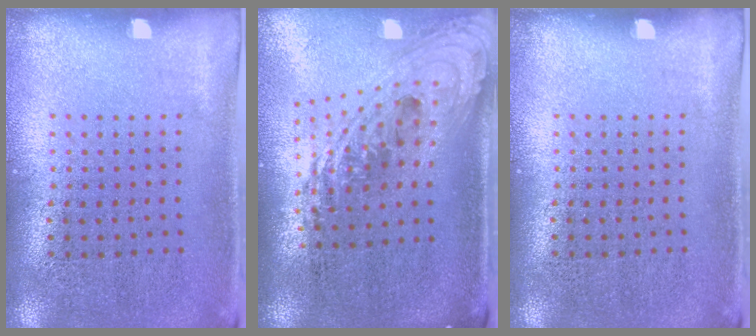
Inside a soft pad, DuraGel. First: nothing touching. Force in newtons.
{"total": 2.4, "press": 1.8, "slide": 1.6}
{"total": 0.0}